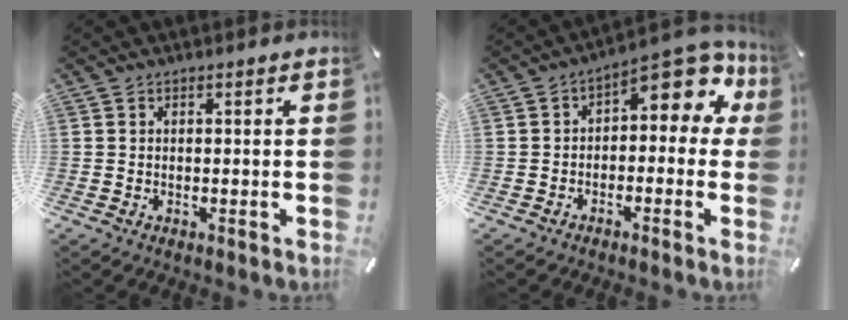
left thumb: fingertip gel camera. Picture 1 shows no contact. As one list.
[{"total": 9.3, "force": [3.8, 4.8, 7.0], "torque": [-0.092, -0.034, 0.065]}]